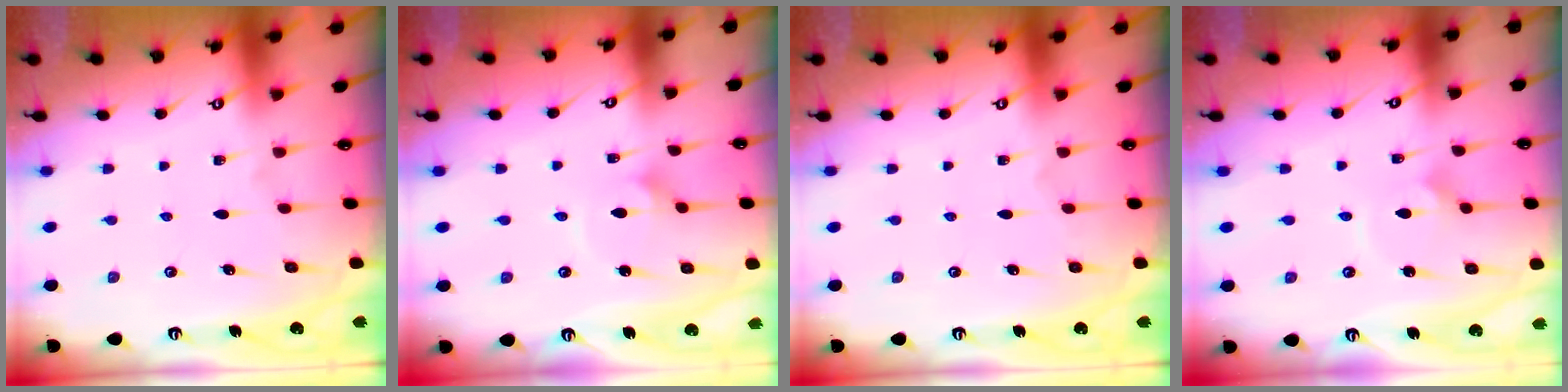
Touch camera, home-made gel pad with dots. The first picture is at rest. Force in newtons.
{"total": 1.7, "press": 1.7, "slide": 0.0}
{"total": 0.0}
{"total": 2.1, "press": 2.1, "slide": 0.1}